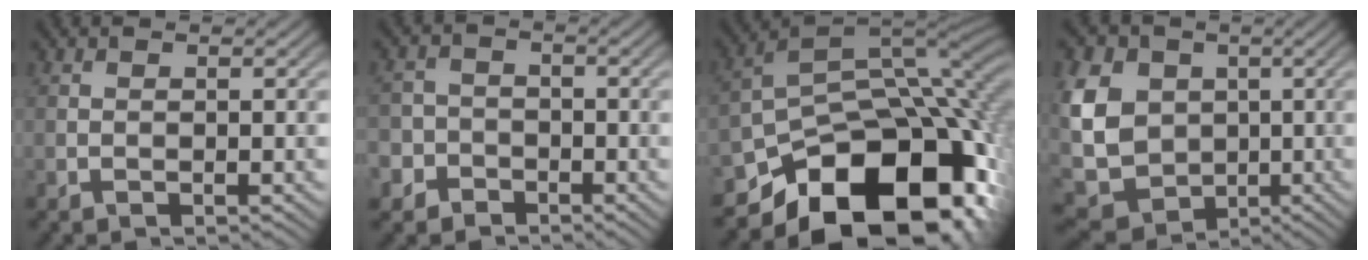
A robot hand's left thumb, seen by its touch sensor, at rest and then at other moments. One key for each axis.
{"total": 4.5, "fx": -2.5, "fy": 3.7, "fz": 0.7, "tx": -0.001, "ty": 0.002, "tz": -0.069}
{"total": 19.1, "fx": -9.8, "fy": 10.9, "fz": 12.3, "tx": -0.177, "ty": -0.033, "tz": -0.149}
{"total": 12.2, "fx": 0.7, "fy": 10.1, "fz": 6.8, "tx": -0.185, "ty": -0.011, "tz": 0.008}